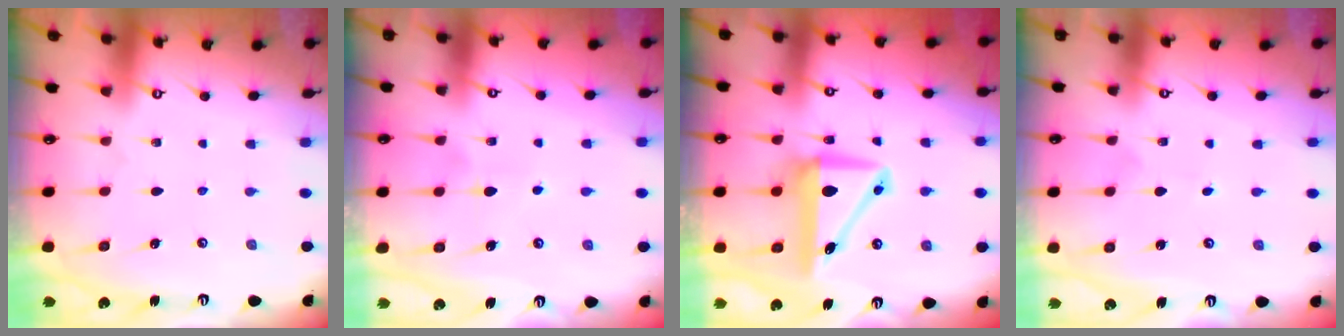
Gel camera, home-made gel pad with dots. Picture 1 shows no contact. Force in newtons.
{"total": 5.8, "press": 5.8, "slide": 0.2}
{"total": 9.8, "press": 9.6, "slide": 2.2}
{"total": 0.5, "press": 0.5, "slide": 0.0}